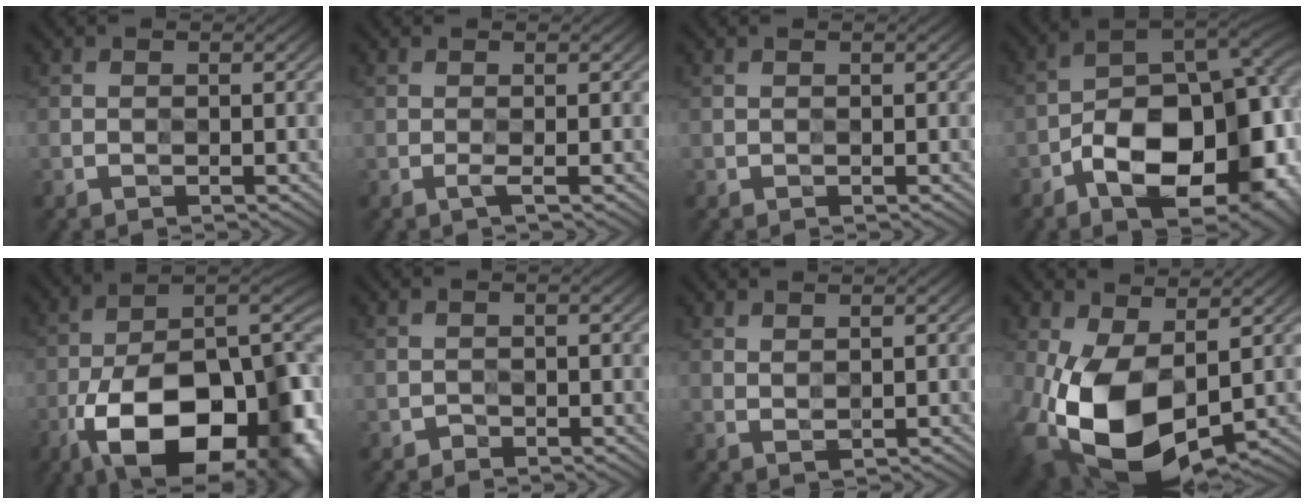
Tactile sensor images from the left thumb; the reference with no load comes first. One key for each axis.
{"total": 0.8, "fx": 0.2, "fy": -0.7, "fz": -0.1, "tx": -0.007, "ty": 0.000, "tz": 0.000}
{"total": 0.0}
{"total": 16.7, "fx": -7.0, "fy": 9.3, "fz": 12.0, "tx": -0.173, "ty": -0.018, "tz": -0.102}
{"total": 19.8, "fx": -10.1, "fy": 9.3, "fz": 14.2, "tx": -0.215, "ty": -0.039, "tz": -0.145}
{"total": 0.9, "fx": -0.7, "fy": 0.3, "fz": -0.4, "tx": 0.006, "ty": -0.002, "tz": -0.014}
{"total": 1.6, "fx": 1.5, "fy": -0.3, "fz": -0.3, "tx": -0.005, "ty": -0.001, "tz": 0.030}
{"total": 13.3, "fx": -1.6, "fy": 8.6, "fz": 10.1, "tx": -0.250, "ty": -0.036, "tz": -0.013}